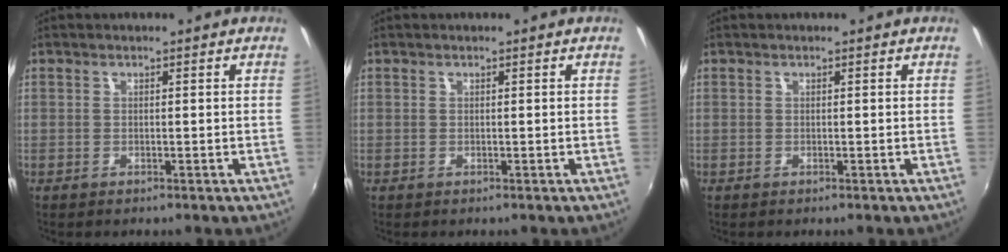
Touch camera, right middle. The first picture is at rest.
{"total": 0.0}
{"total": 0.0}